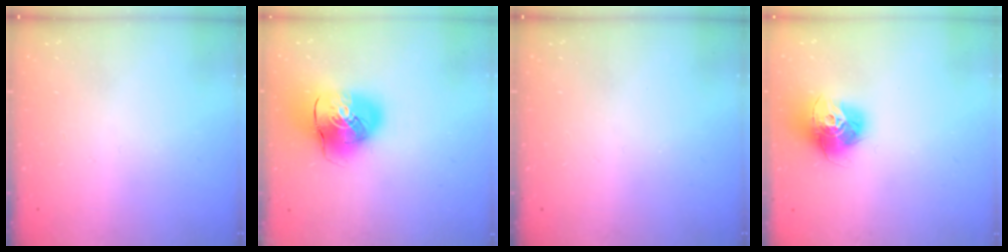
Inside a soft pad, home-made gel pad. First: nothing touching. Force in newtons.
{"total": 13.9, "press": 13.7, "slide": 2.4}
{"total": 0.0}
{"total": 14.1, "press": 14.1, "slide": 1.3}